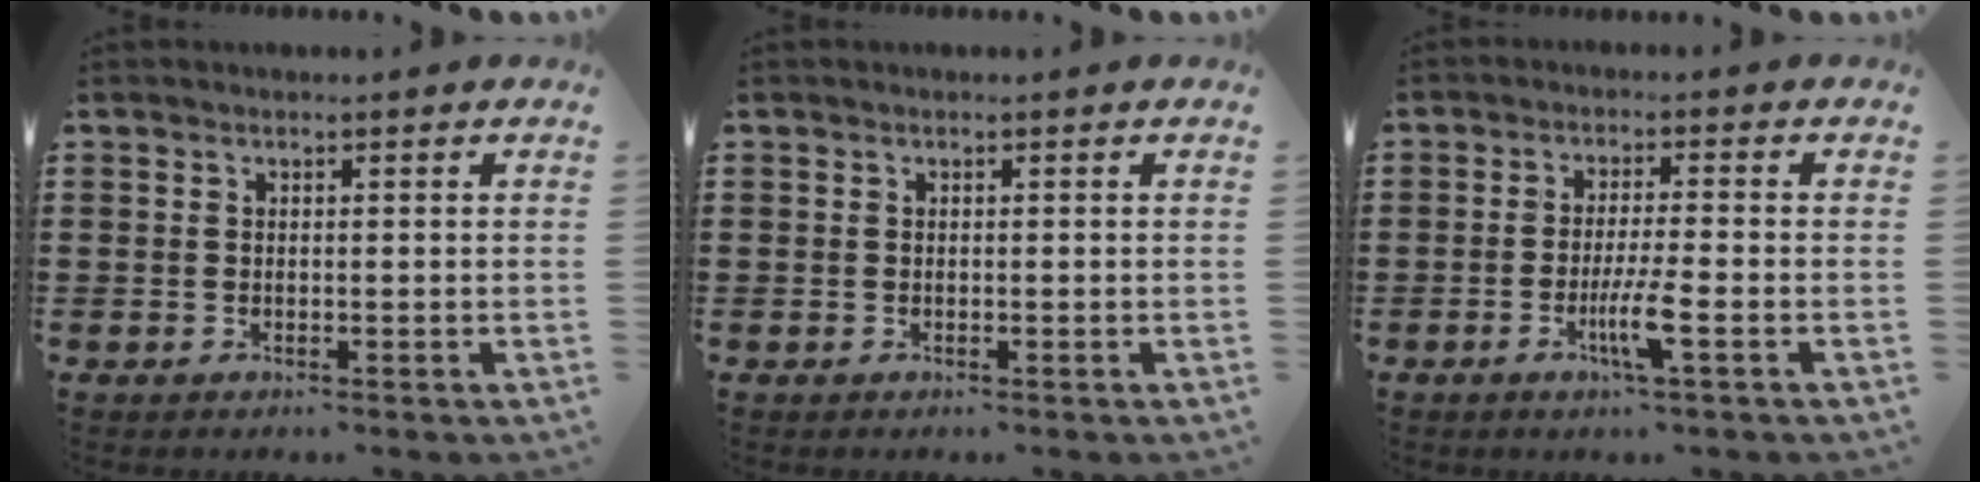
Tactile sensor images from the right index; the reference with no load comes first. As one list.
[{"total": 0.0}, {"total": 5.3, "force": [-2.1, 0.1, 4.8], "torque": [-0.086, -0.015, -0.036]}]